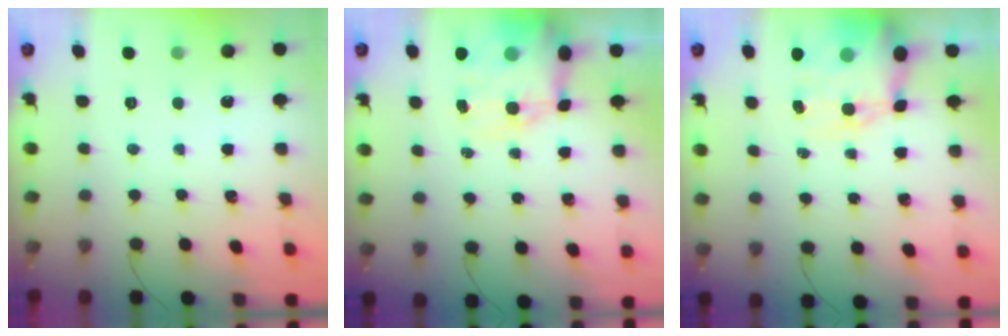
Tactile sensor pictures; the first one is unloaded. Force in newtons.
{"total": 12.0, "press": 11.5, "slide": 3.4}
{"total": 13.0, "press": 12.5, "slide": 3.6}